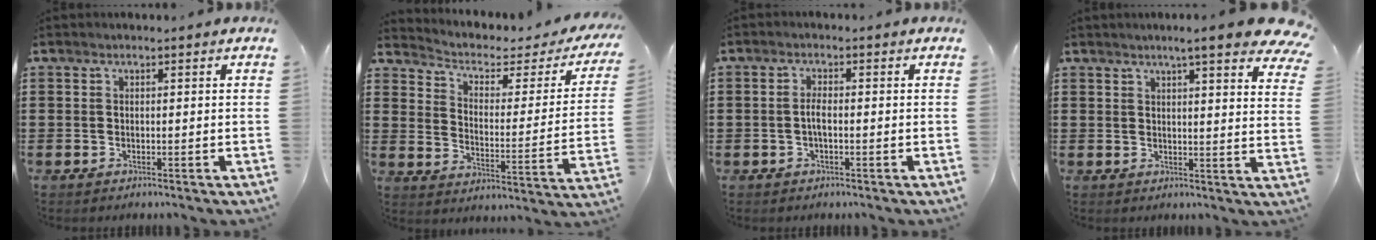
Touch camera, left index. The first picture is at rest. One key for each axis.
{"total": 3.0, "fx": 1.9, "fy": 1.4, "fz": 1.9, "tx": -0.051, "ty": -0.016, "tz": 0.023}
{"total": 2.1, "fx": -0.5, "fy": 0.7, "fz": 2.0, "tx": -0.045, "ty": 0.000, "tz": -0.012}
{"total": 6.7, "fx": 5.3, "fy": -0.1, "fz": 4.0, "tx": -0.069, "ty": -0.022, "tz": 0.087}